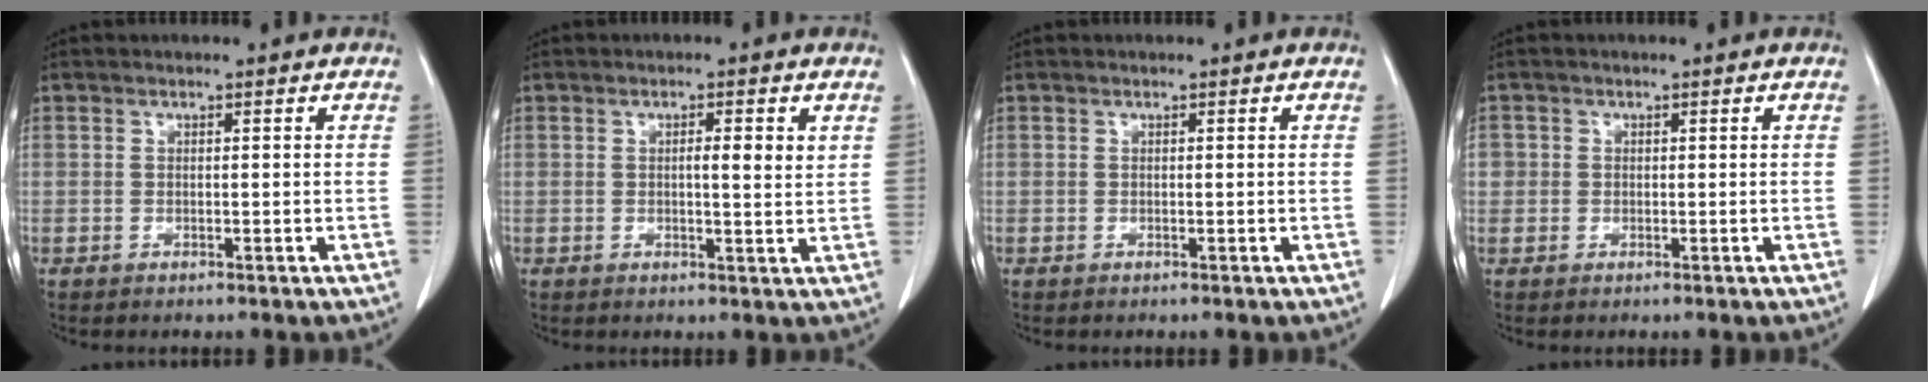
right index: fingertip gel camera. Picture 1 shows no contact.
{"total": 3.2, "force": [1.0, 0.4, 3.0], "torque": [-0.045, -0.002, 0.011]}
{"total": 0.0}
{"total": 1.6, "force": [0.1, 1.6, 0.2], "torque": [0.008, 0.003, 0.000]}